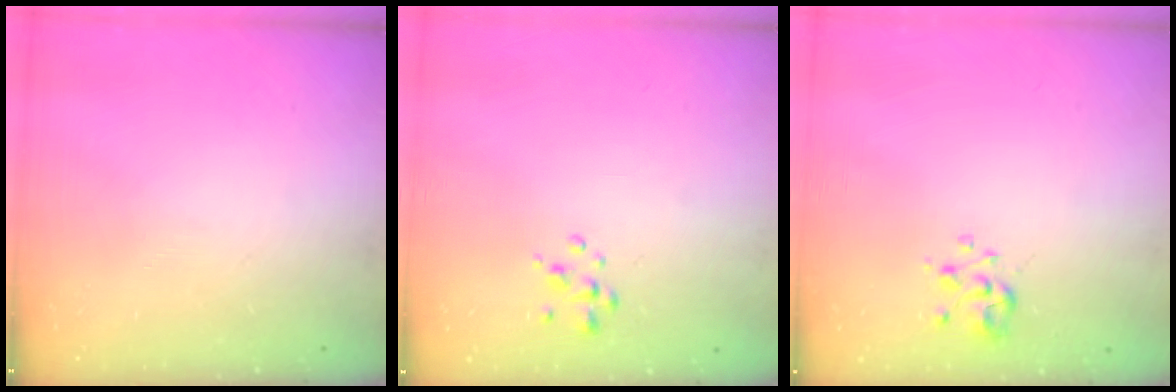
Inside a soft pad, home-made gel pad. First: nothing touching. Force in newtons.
{"total": 2.2, "press": 2.2, "slide": 0.3}
{"total": 5.2, "press": 5.1, "slide": 0.9}